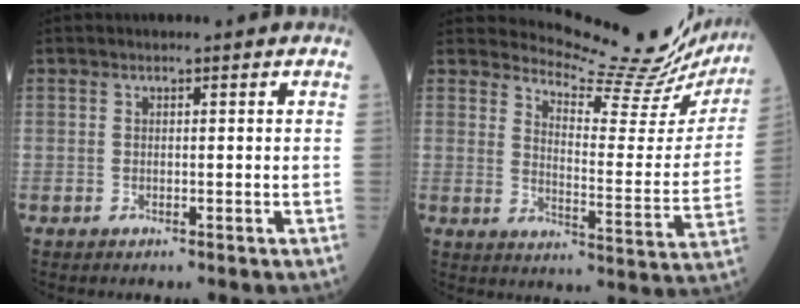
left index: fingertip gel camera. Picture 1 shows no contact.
{"total": 16.4, "force": [16.3, 1.5, 1.7], "torque": [-0.019, -0.101, 0.184]}